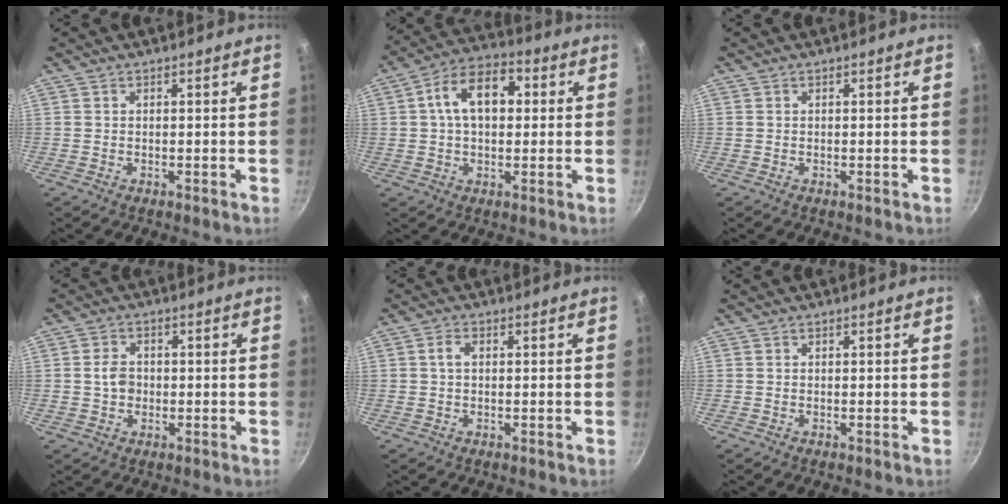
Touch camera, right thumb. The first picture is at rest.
{"total": 11.8, "force": [2.0, 7.4, 9.0], "torque": [-0.118, 0.026, 0.019]}
{"total": 0.0}
{"total": 3.9, "force": [-0.1, 3.1, 2.3], "torque": [-0.029, 0.010, -0.006]}
{"total": 2.0, "force": [0.3, 1.1, 1.6], "torque": [-0.027, 0.006, 0.006]}
{"total": 0.0}